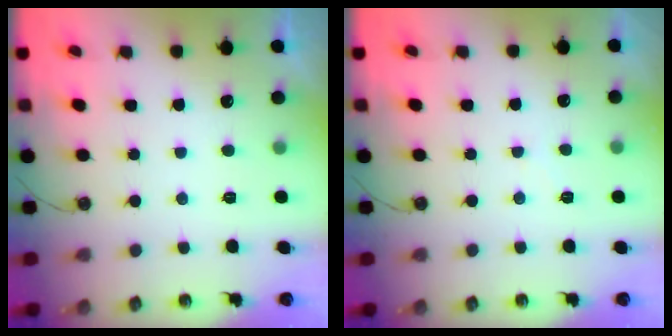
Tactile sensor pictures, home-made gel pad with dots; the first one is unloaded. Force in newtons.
{"total": 3.3, "press": 3.3, "slide": 0.6}